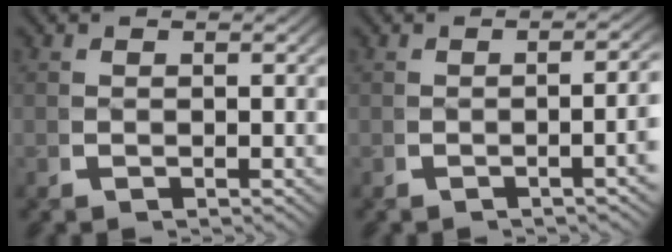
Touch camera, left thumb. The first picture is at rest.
{"total": 3.0, "force": [-0.7, 0.4, 2.9], "torque": [-0.042, 0.006, -0.013]}